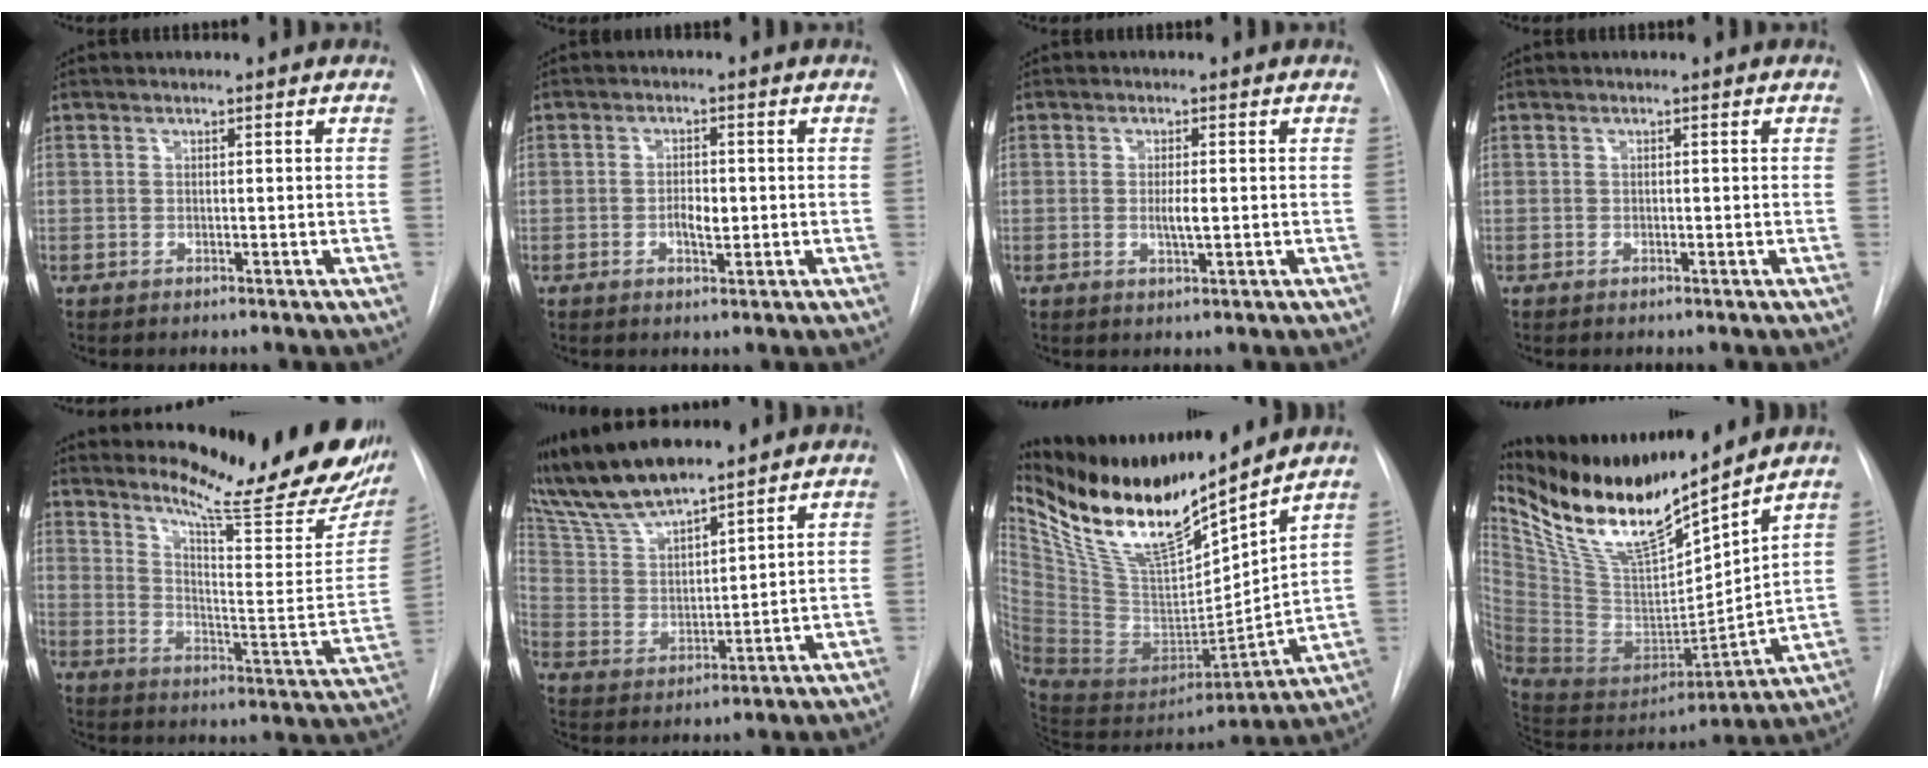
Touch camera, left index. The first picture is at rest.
{"total": 3.0, "force": [-0.6, 1.3, 2.6], "torque": [-0.043, 0.000, -0.008]}
{"total": 2.5, "force": [-0.2, 0.4, 2.4], "torque": [-0.045, -0.005, -0.004]}
{"total": 0.0}
{"total": 23.6, "force": [19.9, 2.4, 12.5], "torque": [-0.185, -0.102, 0.255]}
{"total": 11.4, "force": [10.2, 1.1, 4.9], "torque": [-0.108, 0.010, 0.205]}
{"total": 22.0, "force": [17.5, 3.9, 12.9], "torque": [-0.239, -0.024, 0.330]}
{"total": 20.3, "force": [16.4, 3.0, 11.5], "torque": [-0.214, -0.021, 0.318]}